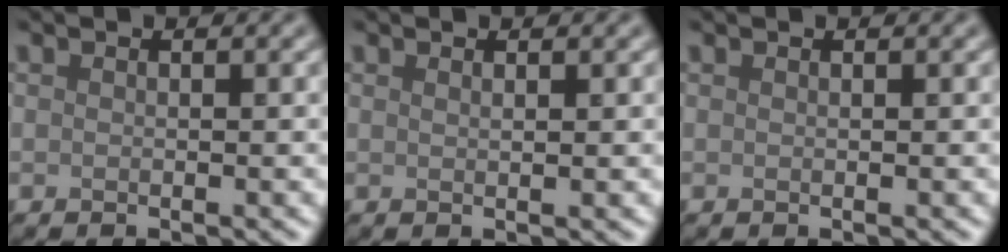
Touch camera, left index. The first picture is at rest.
{"total": 1.0, "force": [0.5, 0.3, 0.7], "torque": [-0.006, 0.001, 0.004]}
{"total": 0.0}